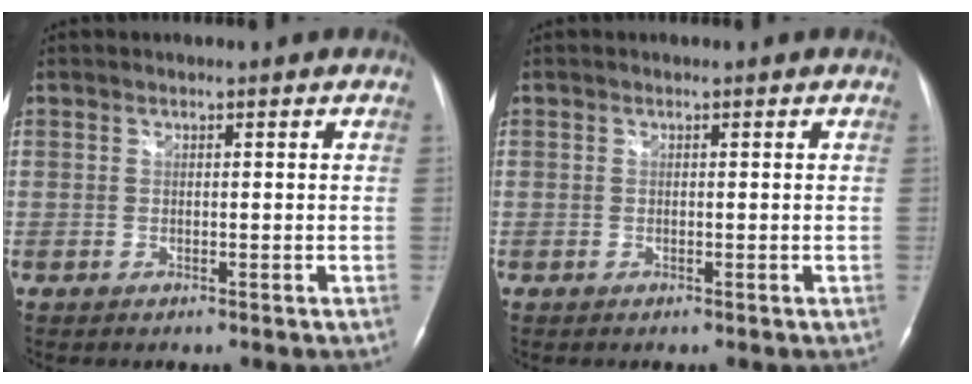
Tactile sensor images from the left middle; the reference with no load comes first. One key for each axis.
{"total": 0.0}